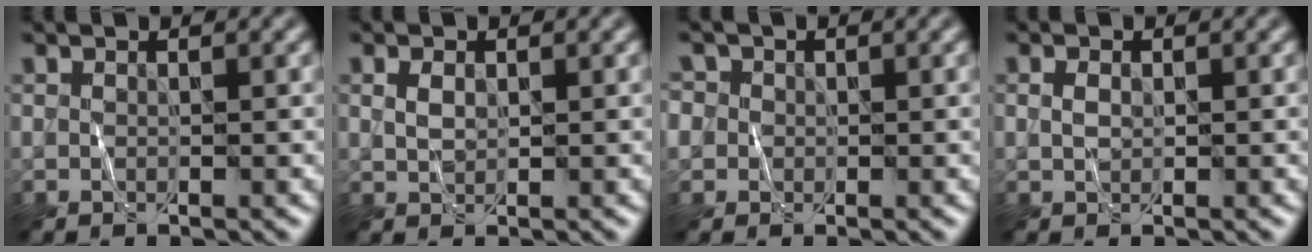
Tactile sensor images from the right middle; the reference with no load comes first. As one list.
[{"total": 1.3, "force": [0.6, 0.9, 0.8], "torque": [-0.016, 0.001, 0.013]}, {"total": 3.8, "force": [1.1, 3.3, 1.4], "torque": [-0.020, 0.023, -0.002]}, {"total": 1.0, "force": [0.4, 0.7, 0.6], "torque": [-0.013, 0.003, 0.006]}]